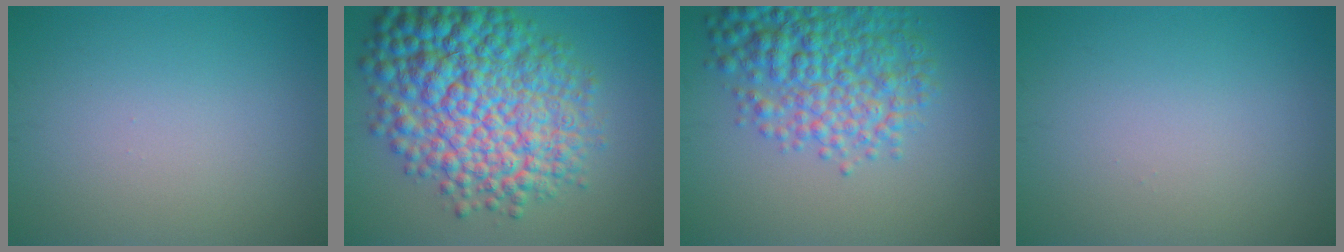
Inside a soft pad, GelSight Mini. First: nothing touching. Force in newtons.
{"total": 12.8, "press": 12.8, "slide": 0.2}
{"total": 7.0, "press": 7.0, "slide": 0.2}
{"total": 0.0}